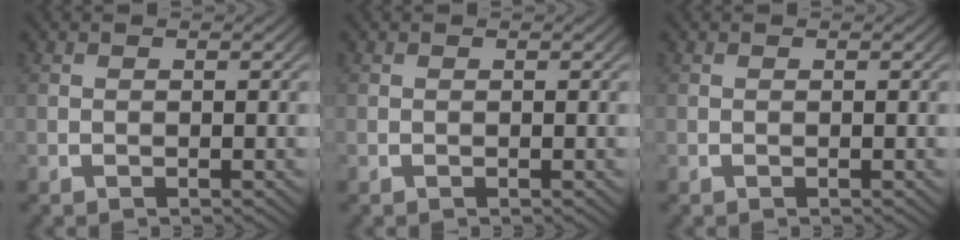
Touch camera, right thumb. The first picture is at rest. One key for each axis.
{"total": 0.0}
{"total": 0.0}